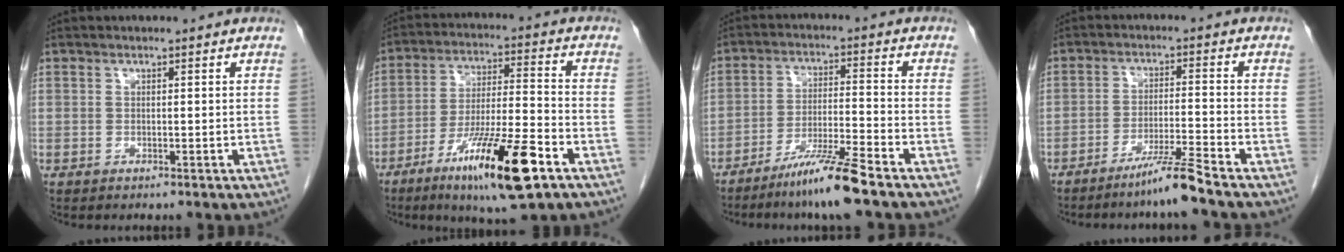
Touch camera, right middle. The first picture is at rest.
{"total": 16.0, "force": [-8.6, 1.5, 13.4], "torque": [-0.238, -0.028, -0.143]}
{"total": 8.6, "force": [-6.5, -0.9, 5.6], "torque": [-0.101, -0.030, -0.122]}
{"total": 6.1, "force": [-4.8, -1.6, 3.4], "torque": [-0.057, -0.023, -0.095]}